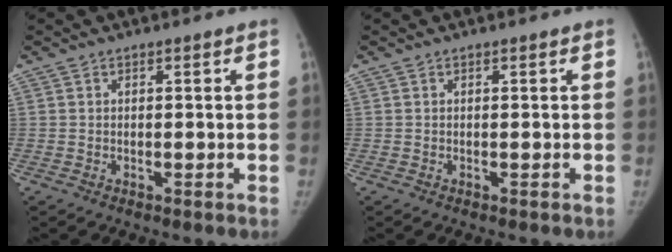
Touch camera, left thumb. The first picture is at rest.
{"total": 0.0}